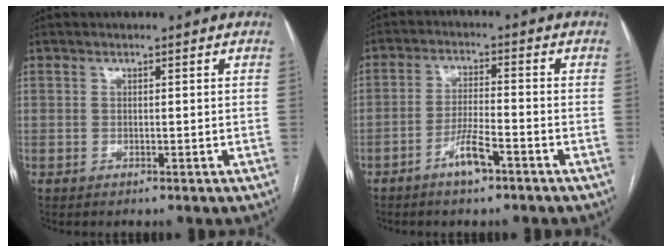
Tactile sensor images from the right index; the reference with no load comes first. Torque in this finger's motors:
{"motor_torque": [0.46, -0.23, 0.13, 0.04]}